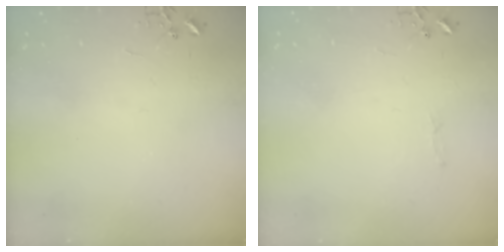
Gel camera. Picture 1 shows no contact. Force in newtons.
{"total": 2.8, "press": 2.8, "slide": 0.4}